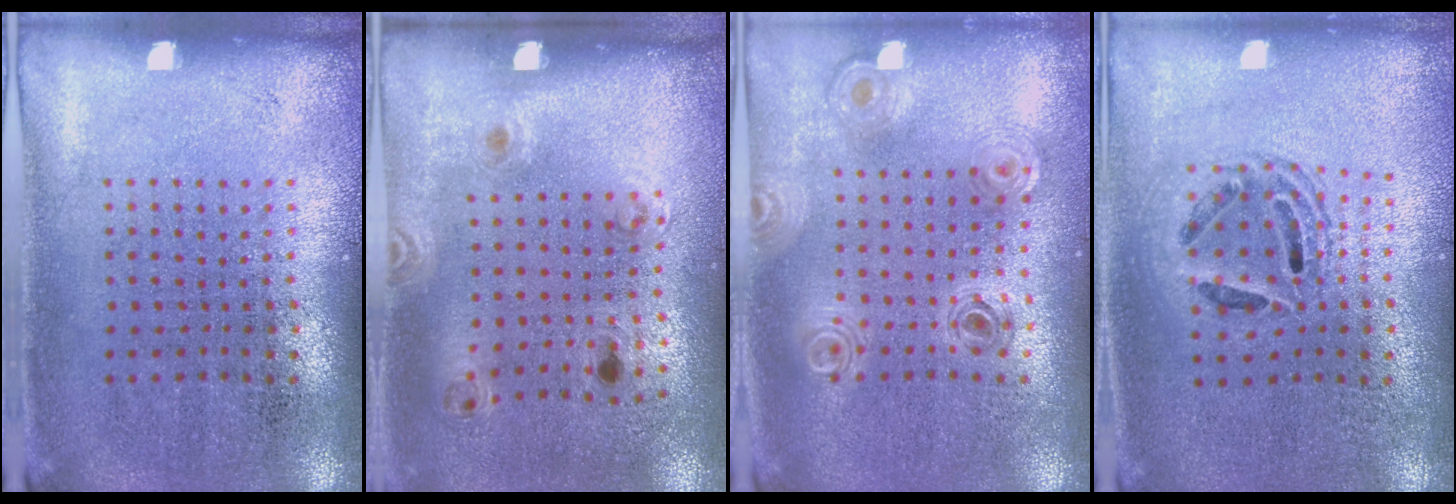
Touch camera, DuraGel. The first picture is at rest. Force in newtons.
{"total": 1.3, "press": 0.7, "slide": 1.1}
{"total": 0.8, "press": 0.8, "slide": 0.1}
{"total": 1.3, "press": 1.2, "slide": 0.6}